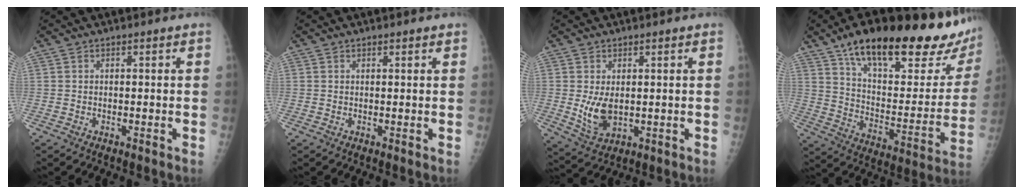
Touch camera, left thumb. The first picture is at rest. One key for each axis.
{"total": 1.1, "fx": 0.9, "fy": 0.1, "fz": 0.6, "tx": -0.006, "ty": 0.000, "tz": 0.013}
{"total": 5.8, "fx": 0.5, "fy": 3.3, "fz": 4.7, "tx": -0.081, "ty": -0.019, "tz": 0.023}
{"total": 32.2, "fx": 21.0, "fy": 10.0, "fz": 22.3, "tx": -0.299, "ty": -0.048, "tz": 0.316}